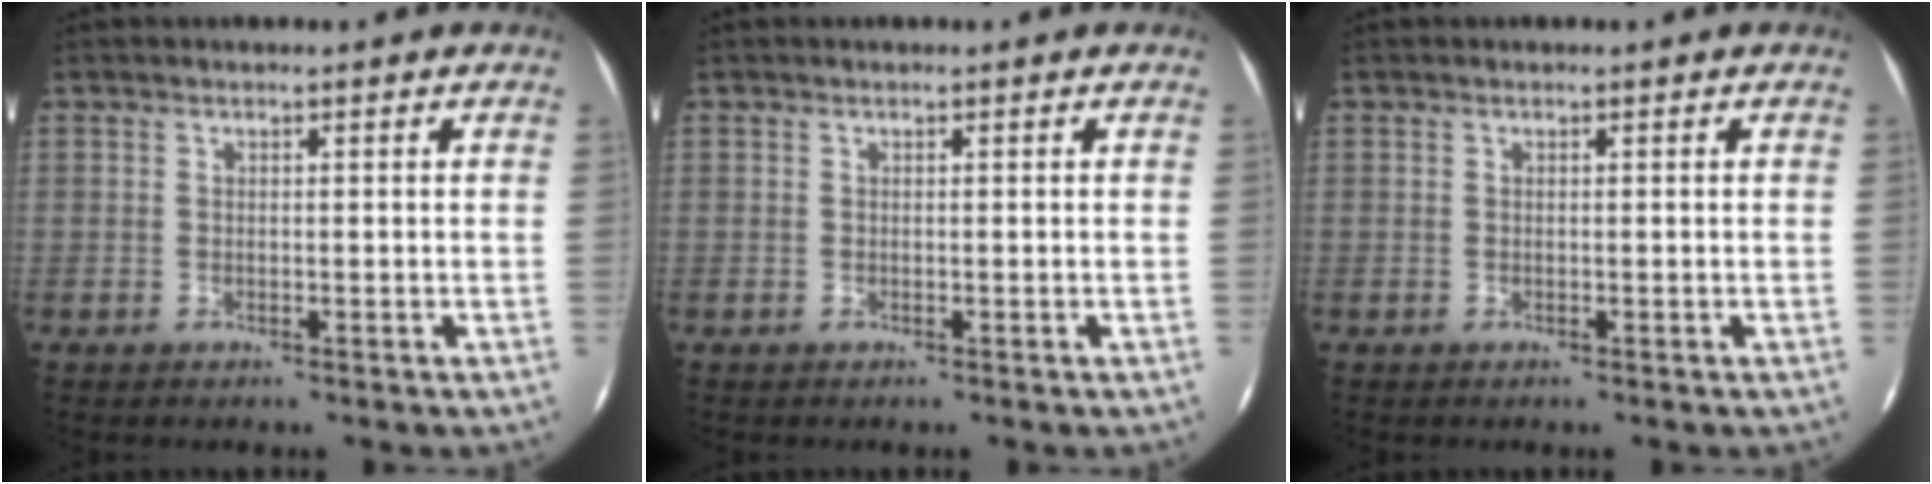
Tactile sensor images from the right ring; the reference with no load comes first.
{"total": 0.0}
{"total": 0.0}